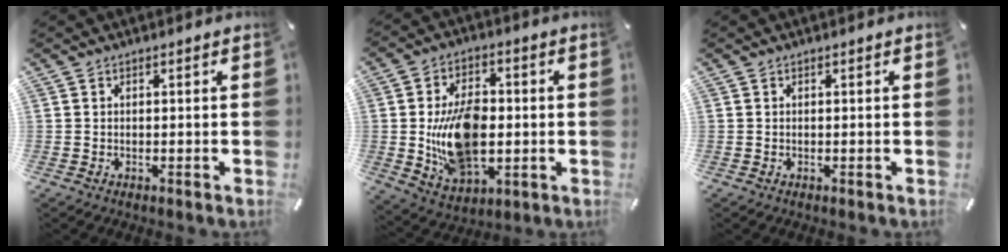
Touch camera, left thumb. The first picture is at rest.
{"total": 16.6, "force": [-0.9, 11.1, 12.3], "torque": [-0.235, -0.002, -0.012]}
{"total": 0.0}